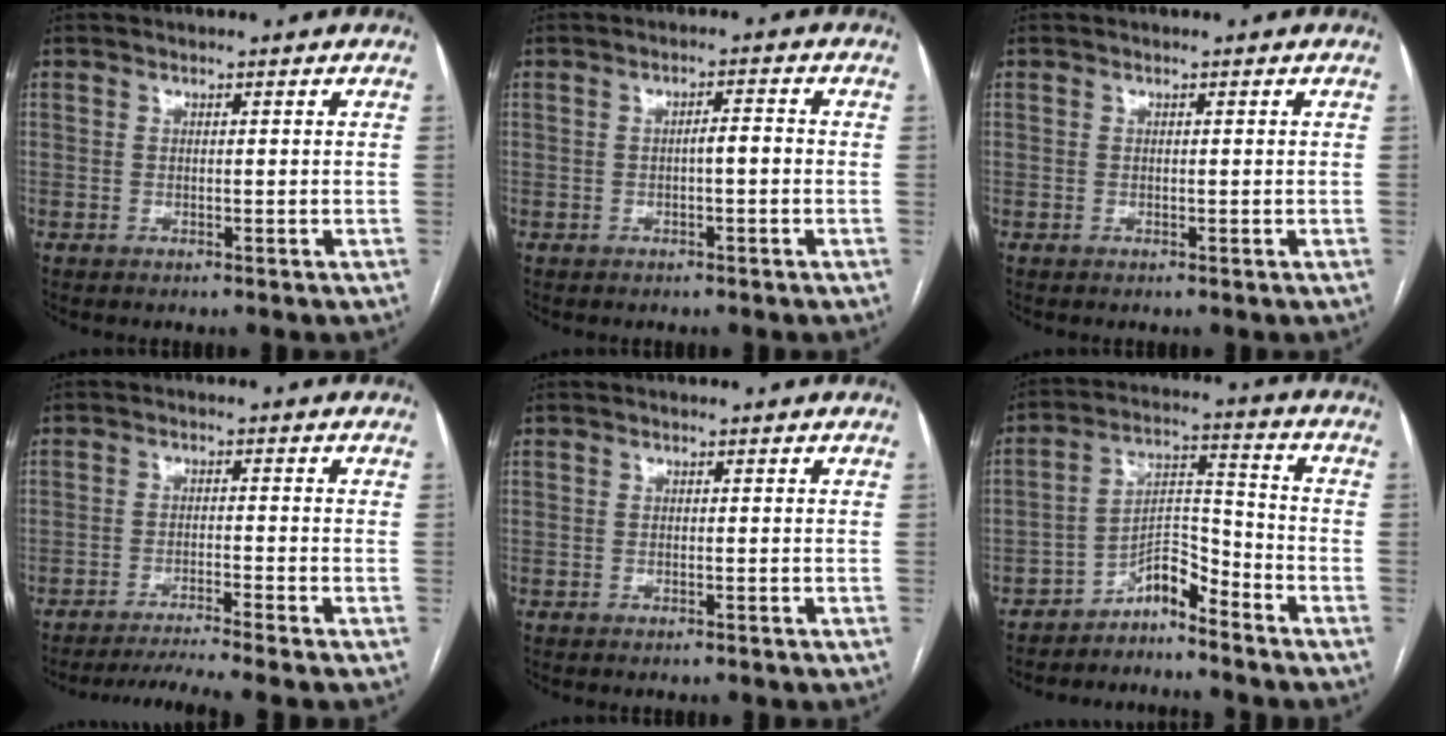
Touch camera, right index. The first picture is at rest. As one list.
[{"total": 2.3, "force": [-0.4, 0.5, 2.2], "torque": [-0.033, 0.005, -0.007]}, {"total": 0.0}, {"total": 7.4, "force": [-6.5, -2.5, 2.6], "torque": [-0.032, -0.017, -0.106]}, {"total": 0.0}, {"total": 6.0, "force": [-5.2, 1.6, 2.4], "torque": [-0.035, 0.026, -0.094]}]